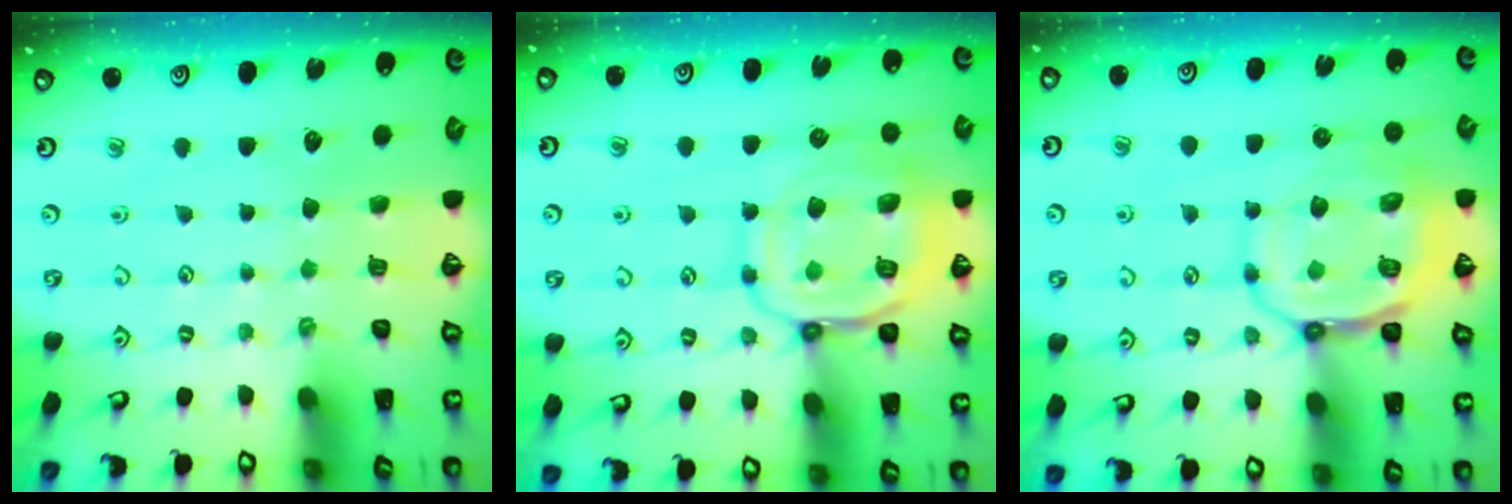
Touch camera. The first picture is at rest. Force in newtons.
{"total": 13.9, "press": 13.8, "slide": 1.5}
{"total": 13.4, "press": 13.3, "slide": 1.7}